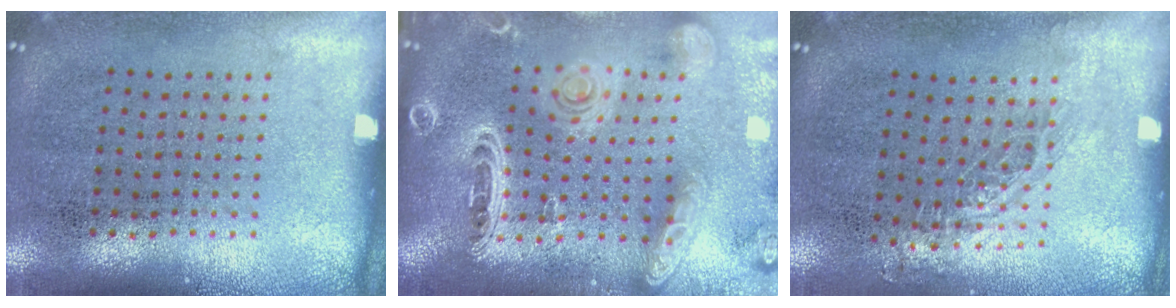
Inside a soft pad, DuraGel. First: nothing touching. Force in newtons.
{"total": 3.0, "press": 2.5, "slide": 1.6}
{"total": 0.7, "press": 0.7, "slide": 0.1}